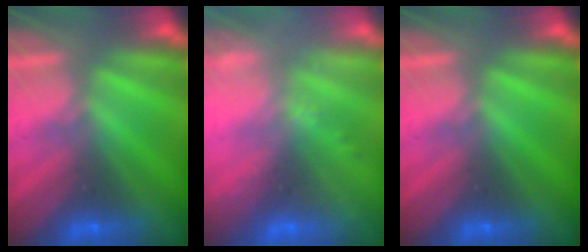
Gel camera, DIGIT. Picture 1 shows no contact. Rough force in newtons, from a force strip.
{"total": 2.4}
{"total": 0.0}